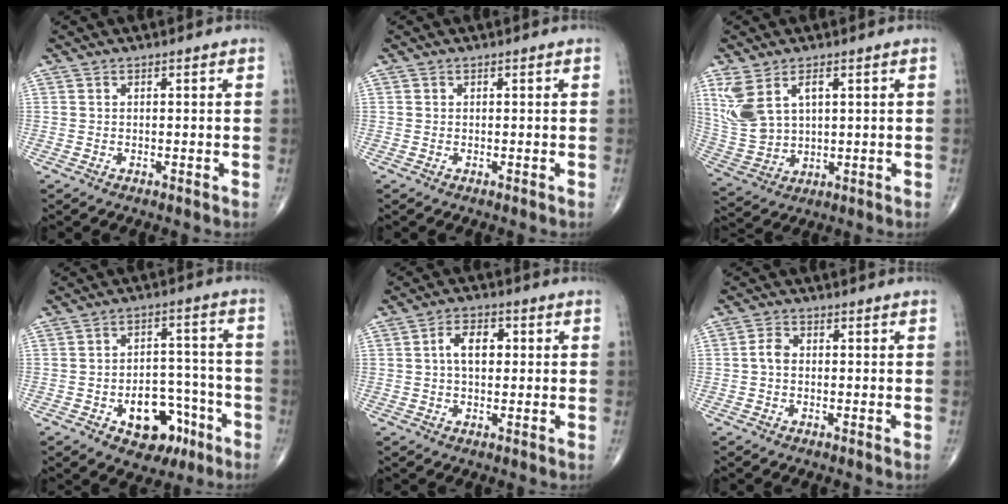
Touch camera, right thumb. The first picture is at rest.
{"total": 0.0}
{"total": 10.4, "force": [4.0, 6.1, 7.5], "torque": [-0.163, -0.008, 0.096]}
{"total": 12.2, "force": [-5.6, 7.8, 7.5], "torque": [-0.065, 0.051, -0.073]}
{"total": 5.9, "force": [0.8, 3.6, 4.7], "torque": [-0.073, 0.013, 0.008]}
{"total": 2.6, "force": [-0.2, 1.9, 1.8], "torque": [-0.030, 0.008, -0.011]}